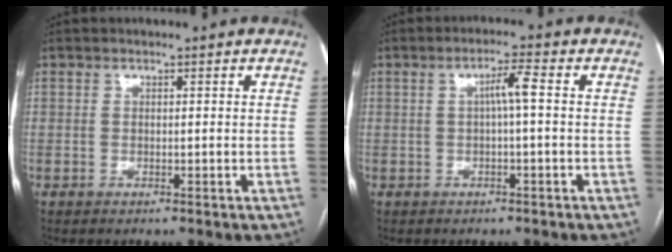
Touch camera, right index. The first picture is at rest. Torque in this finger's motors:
{"motor_torque": [0.40, 0.20, 0.11, 0.06]}